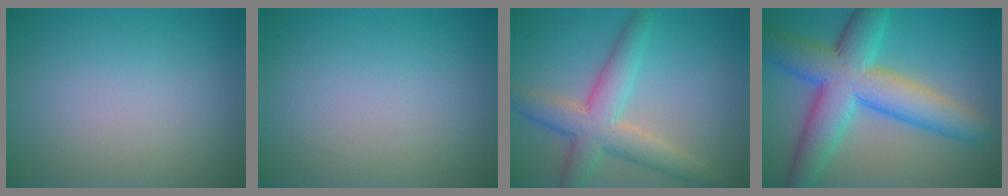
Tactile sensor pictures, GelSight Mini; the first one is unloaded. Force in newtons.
{"total": 0.0}
{"total": 5.5, "press": 5.5, "slide": 0.5}
{"total": 9.8, "press": 9.8, "slide": 0.1}